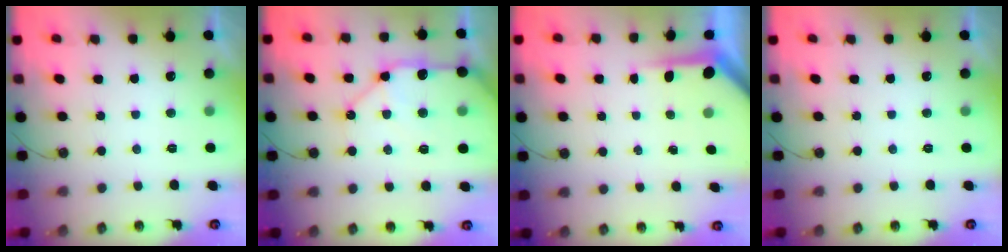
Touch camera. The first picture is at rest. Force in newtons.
{"total": 14.3, "press": 14.2, "slide": 1.7}
{"total": 3.8, "press": 3.8, "slide": 0.4}
{"total": 0.0}